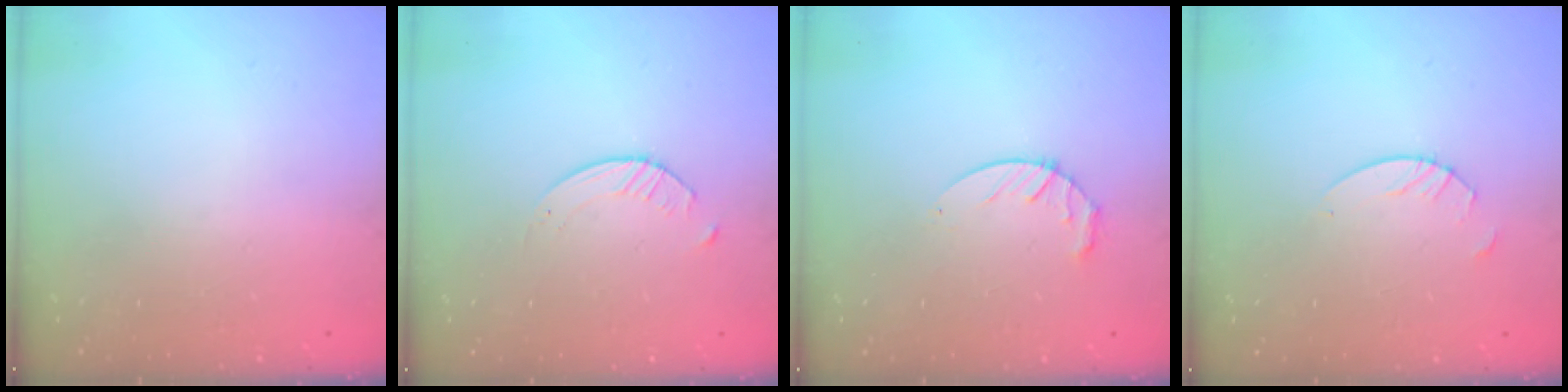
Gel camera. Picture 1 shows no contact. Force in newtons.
{"total": 2.8, "press": 2.7, "slide": 0.3}
{"total": 6.8, "press": 6.8, "slide": 0.8}
{"total": 2.7, "press": 2.7, "slide": 0.2}